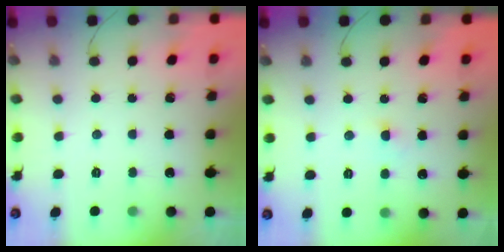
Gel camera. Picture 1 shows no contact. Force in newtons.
{"total": 2.1, "press": 2.0, "slide": 0.7}